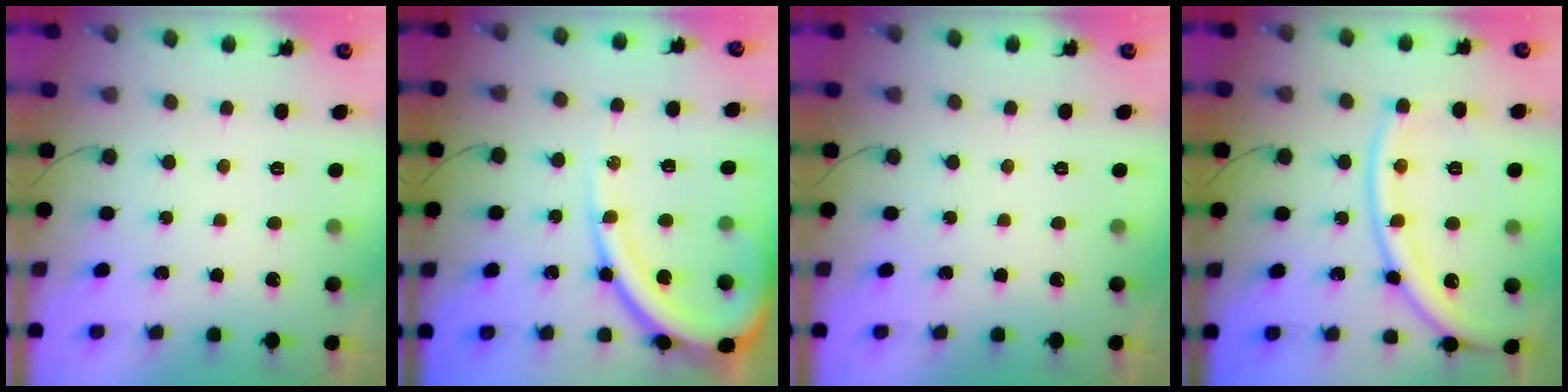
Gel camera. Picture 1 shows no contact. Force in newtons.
{"total": 15.2, "press": 15.1, "slide": 1.8}
{"total": 0.0}
{"total": 16.8, "press": 16.7, "slide": 2.0}